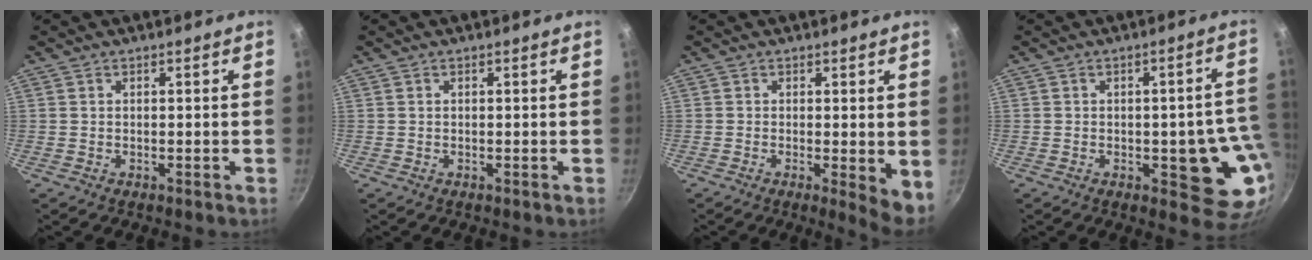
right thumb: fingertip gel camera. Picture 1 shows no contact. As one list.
[{"total": 0.0}, {"total": 4.9, "force": [-0.4, 1.4, 4.7], "torque": [-0.061, -0.012, -0.005]}, {"total": 12.7, "force": [-2.3, 5.8, 11.0], "torque": [-0.069, 0.003, -0.027]}]